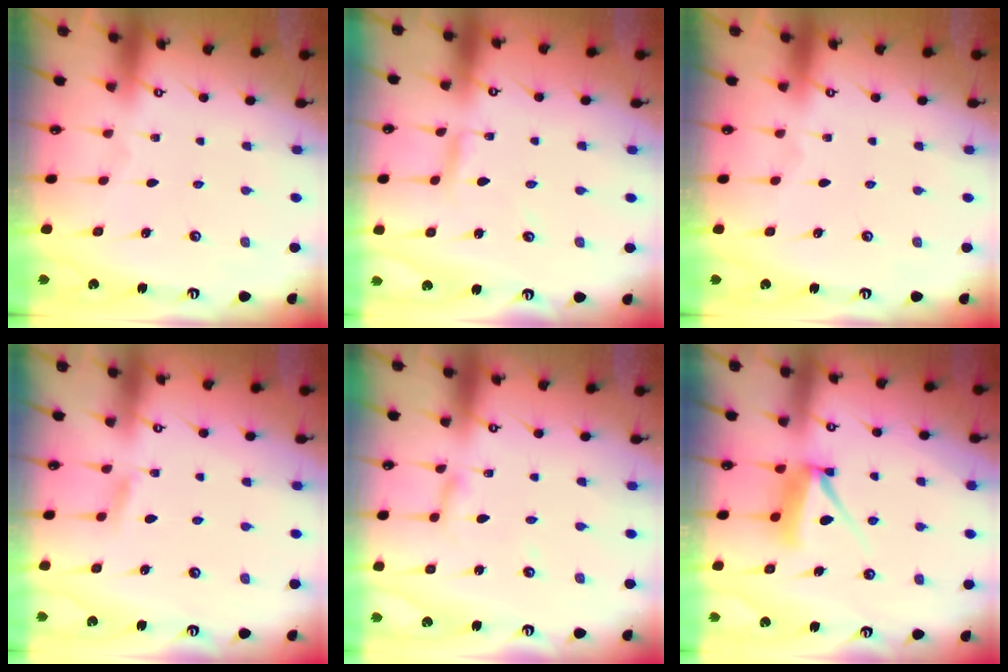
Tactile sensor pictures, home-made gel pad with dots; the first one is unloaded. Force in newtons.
{"total": 2.9, "press": 2.9, "slide": 0.1}
{"total": 0.0}
{"total": 4.9, "press": 4.8, "slide": 0.6}
{"total": 2.6, "press": 2.6, "slide": 0.2}
{"total": 7.8, "press": 7.7, "slide": 0.8}